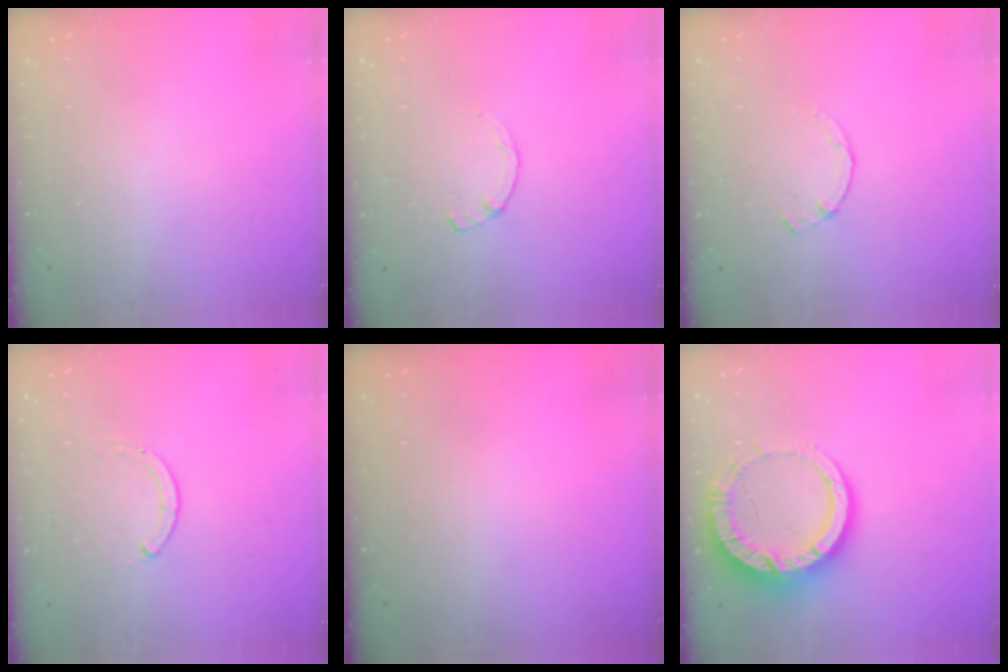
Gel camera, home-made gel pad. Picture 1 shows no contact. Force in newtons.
{"total": 1.7, "press": 1.7, "slide": 0.3}
{"total": 0.9, "press": 0.9, "slide": 0.3}
{"total": 0.0}
{"total": 0.0}
{"total": 13.4, "press": 13.3, "slide": 1.1}